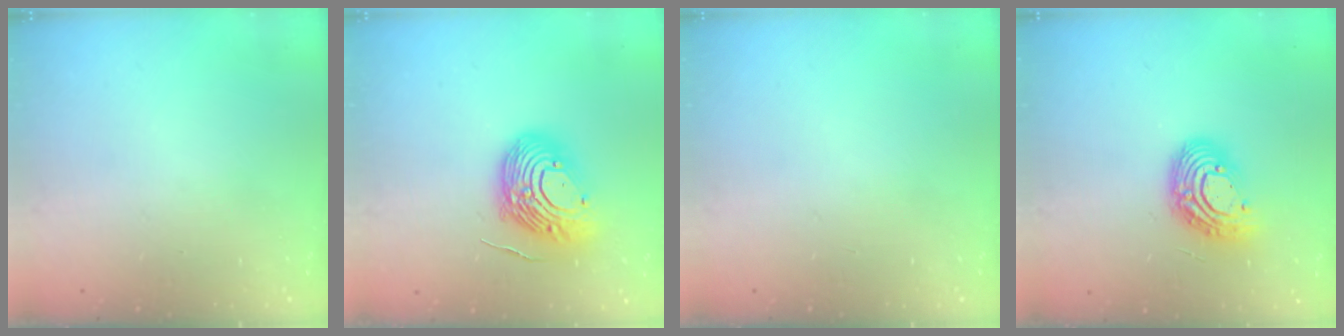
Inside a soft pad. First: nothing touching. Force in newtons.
{"total": 14.9, "press": 14.8, "slide": 1.6}
{"total": 0.0}
{"total": 12.3, "press": 12.3, "slide": 1.0}